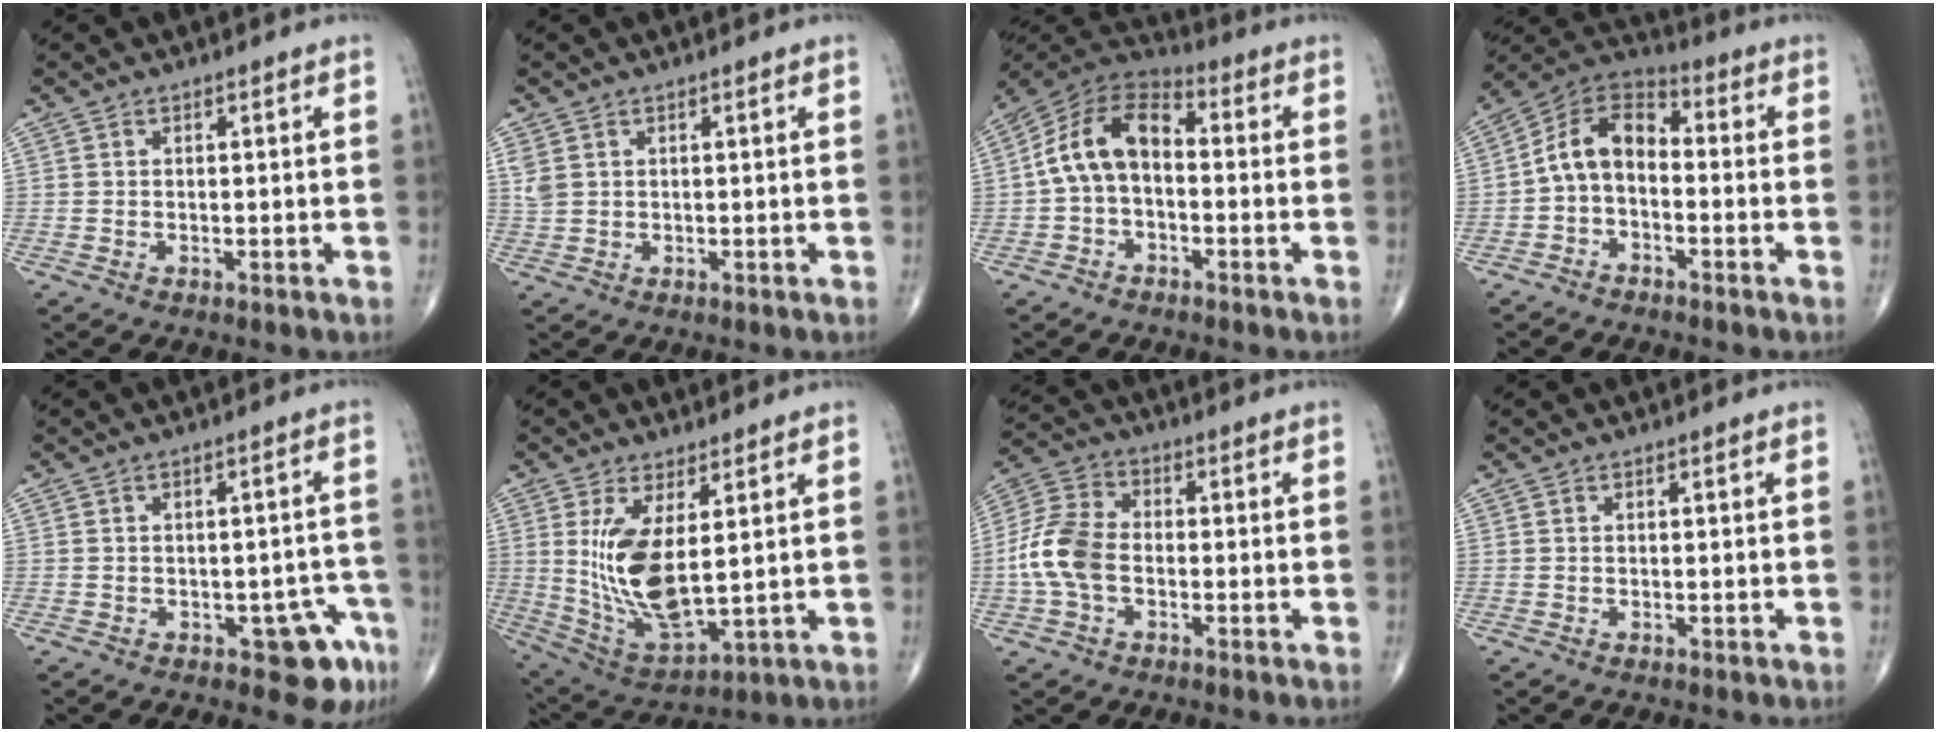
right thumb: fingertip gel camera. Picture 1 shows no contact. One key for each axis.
{"total": 2.4, "fx": 0.9, "fy": 1.8, "fz": 1.3, "tx": -0.032, "ty": 0.002, "tz": 0.026}
{"total": 11.3, "fx": -0.5, "fy": 7.0, "fz": 8.8, "tx": -0.153, "ty": 0.037, "tz": -0.025}
{"total": 9.5, "fx": -1.4, "fy": 6.0, "fz": 7.2, "tx": -0.118, "ty": 0.043, "tz": -0.045}
{"total": 6.7, "fx": -3.6, "fy": 3.2, "fz": 4.6, "tx": -0.026, "ty": 0.023, "tz": -0.040}
{"total": 13.4, "fx": 2.4, "fy": 5.4, "fz": 12.0, "tx": -0.237, "ty": -0.030, "tz": 0.067}
{"total": 10.1, "fx": -1.7, "fy": 6.6, "fz": 7.5, "tx": -0.158, "ty": 0.027, "tz": -0.044}
{"total": 0.0}